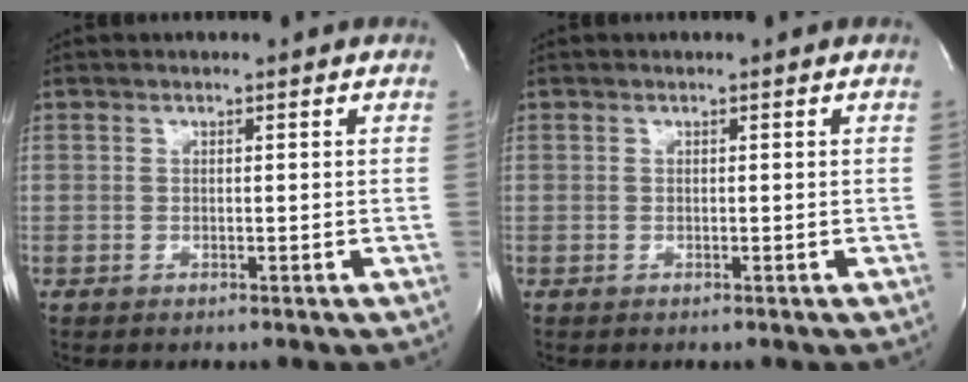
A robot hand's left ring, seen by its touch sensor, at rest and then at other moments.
{"total": 0.0}